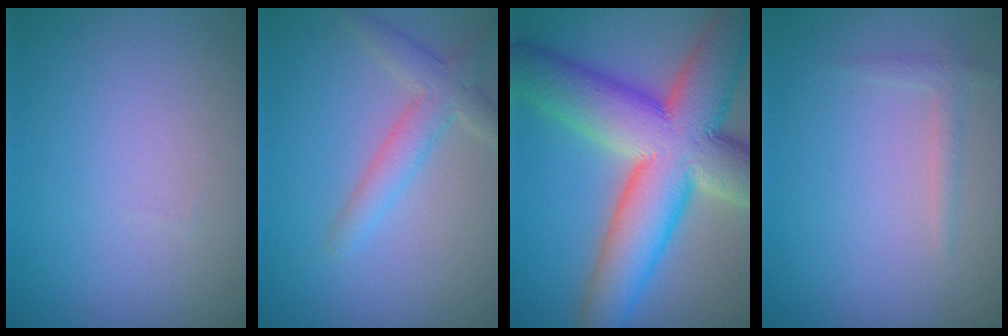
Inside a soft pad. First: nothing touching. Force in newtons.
{"total": 3.2, "press": 3.1, "slide": 0.3}
{"total": 14.4, "press": 14.4, "slide": 0.9}
{"total": 1.2, "press": 1.2, "slide": 0.0}